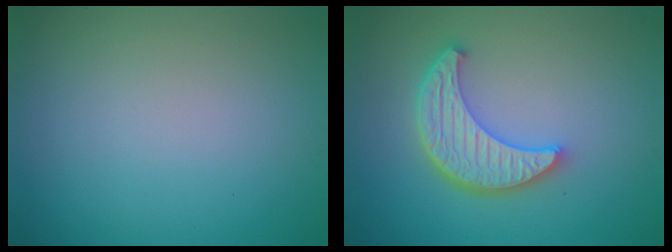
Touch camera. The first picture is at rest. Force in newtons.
{"total": 5.5, "press": 4.2, "slide": 3.6}